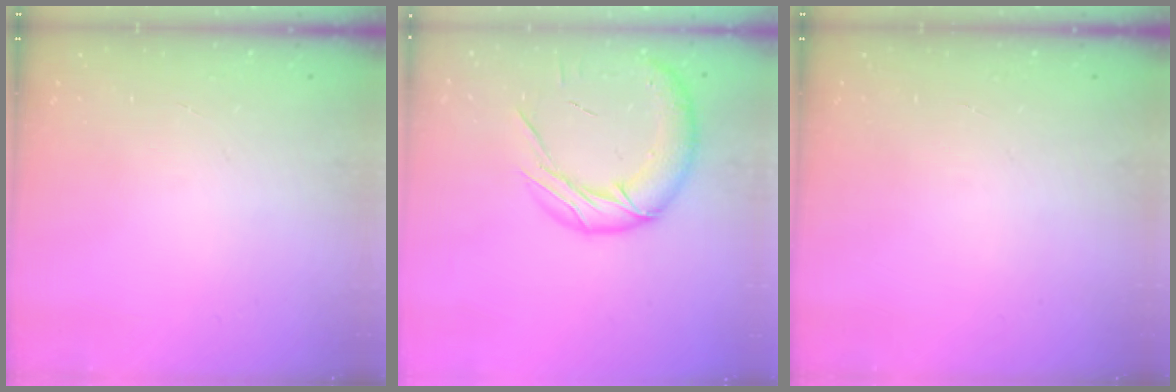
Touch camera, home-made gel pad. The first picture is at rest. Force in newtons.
{"total": 15.9, "press": 15.7, "slide": 1.9}
{"total": 0.0}